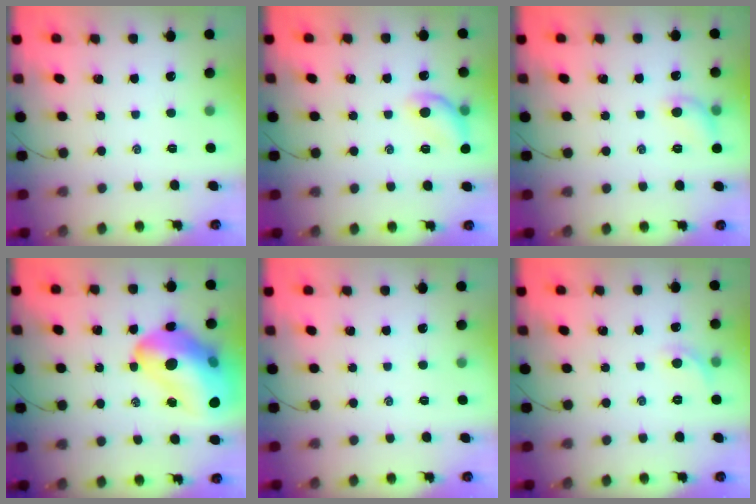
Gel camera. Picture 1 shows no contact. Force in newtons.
{"total": 10.1, "press": 10.1, "slide": 0.4}
{"total": 6.4, "press": 6.3, "slide": 0.8}
{"total": 26.0, "press": 25.3, "slide": 5.6}
{"total": 0.0}
{"total": 4.8, "press": 4.7, "slide": 1.2}